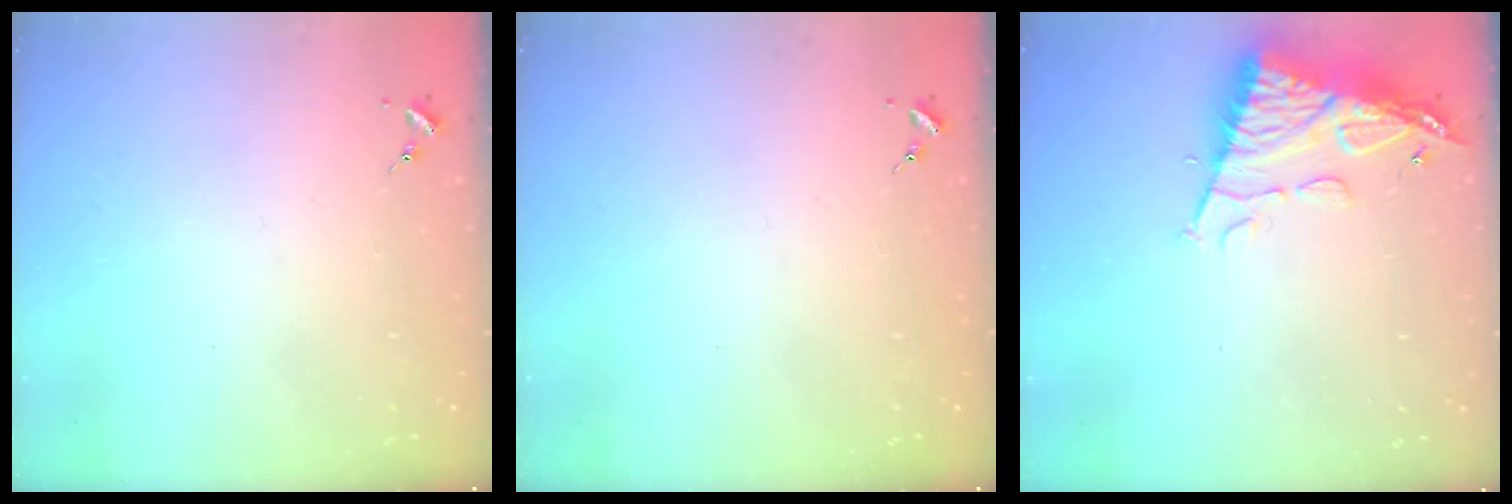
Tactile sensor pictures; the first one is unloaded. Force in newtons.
{"total": 0.0}
{"total": 13.1, "press": 13.0, "slide": 1.5}